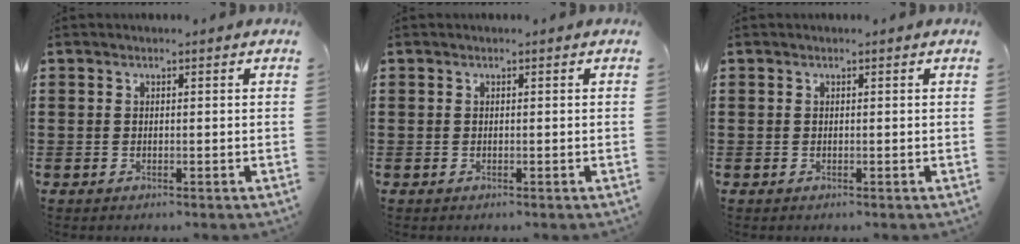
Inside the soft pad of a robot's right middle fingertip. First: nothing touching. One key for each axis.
{"total": 0.0}
{"total": 0.0}